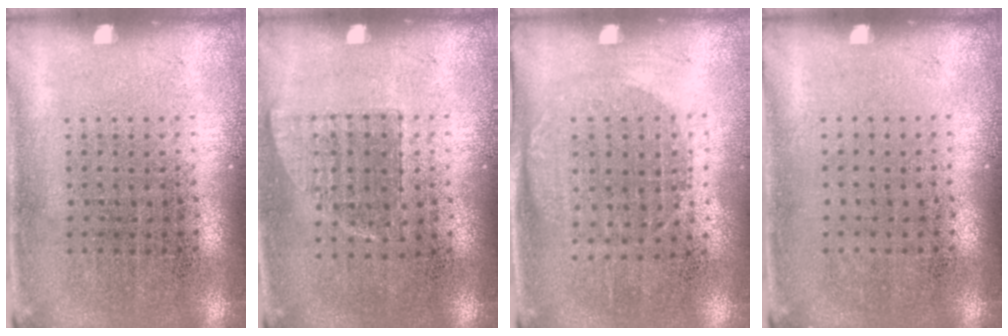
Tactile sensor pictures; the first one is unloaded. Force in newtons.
{"total": 0.6, "press": 0.6, "slide": 0.2}
{"total": 1.1, "press": 1.0, "slide": 0.5}
{"total": 0.0}